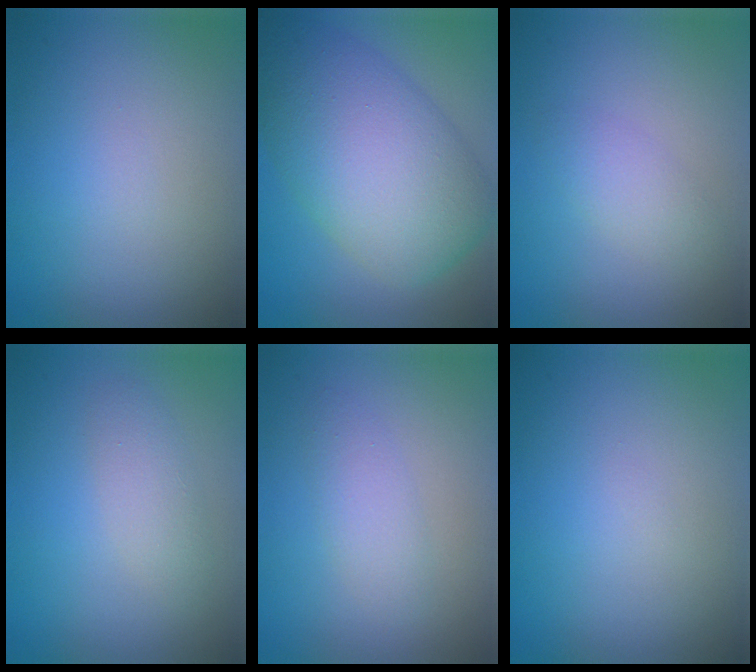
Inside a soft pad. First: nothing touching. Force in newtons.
{"total": 11.5, "press": 11.5, "slide": 0.7}
{"total": 1.9, "press": 1.9, "slide": 0.1}
{"total": 1.9, "press": 1.9, "slide": 0.1}
{"total": 2.1, "press": 2.1, "slide": 0.1}
{"total": 0.0}